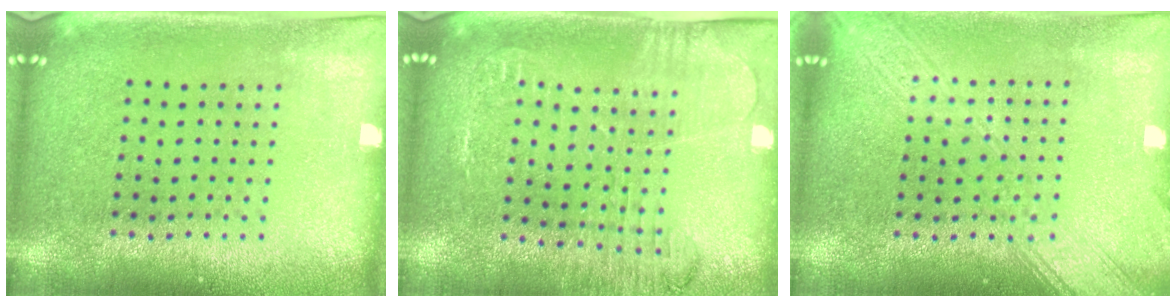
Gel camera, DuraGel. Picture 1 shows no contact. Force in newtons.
{"total": 2.0, "press": 2.0, "slide": 0.1}
{"total": 3.3, "press": 3.2, "slide": 0.4}